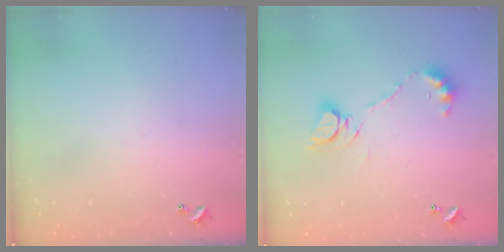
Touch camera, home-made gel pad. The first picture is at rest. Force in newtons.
{"total": 9.7, "press": 9.6, "slide": 0.9}